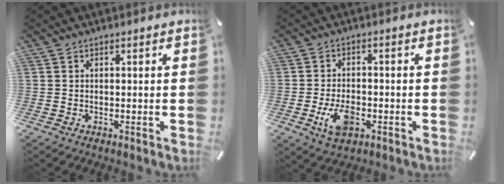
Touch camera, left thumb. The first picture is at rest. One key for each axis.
{"total": 7.6, "fx": -2.7, "fy": 4.6, "fz": 5.5, "tx": -0.111, "ty": 0.004, "tz": -0.049}